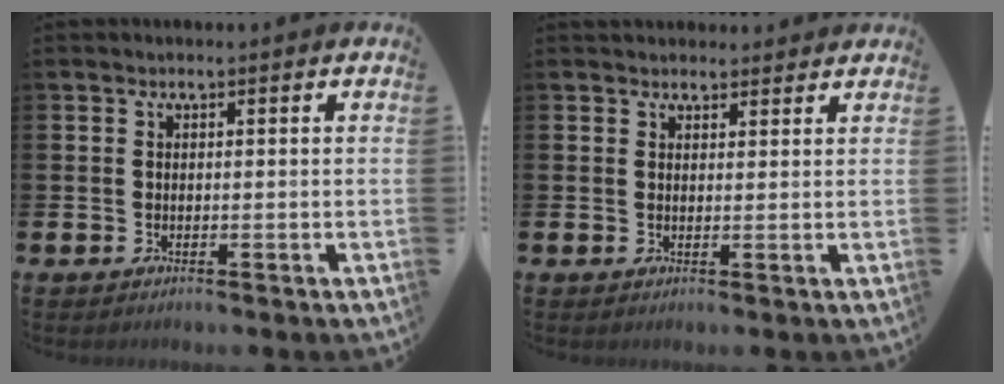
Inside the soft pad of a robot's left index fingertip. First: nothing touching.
{"total": 2.0, "force": [1.9, 0.7, 0.0], "torque": [0.014, -0.009, 0.032]}